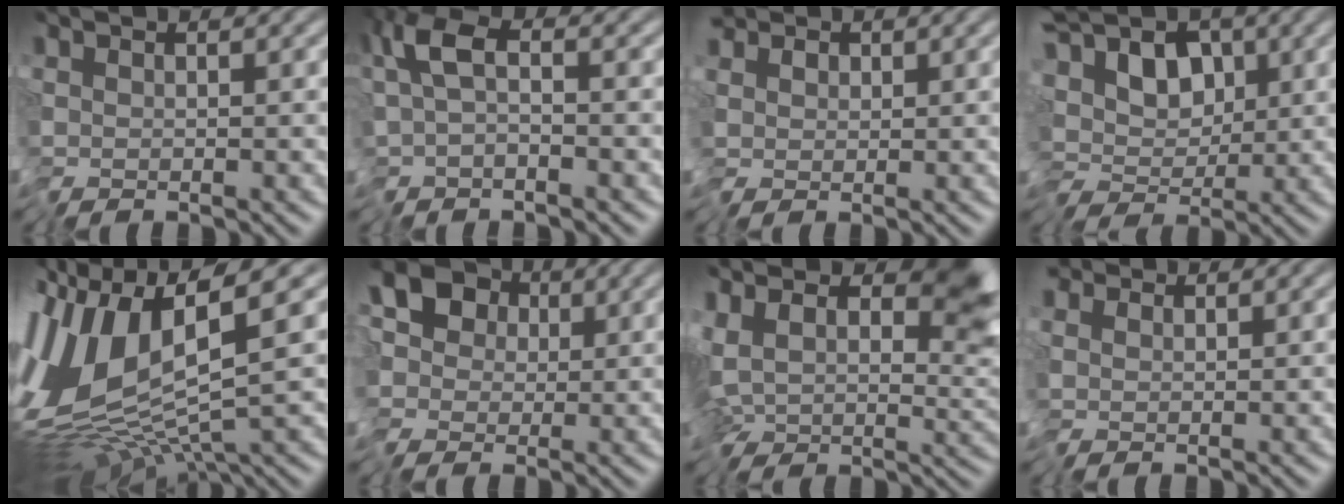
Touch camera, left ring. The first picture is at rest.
{"total": 3.4, "force": [-1.2, 1.6, 2.8], "torque": [-0.062, -0.004, -0.032]}
{"total": 2.3, "force": [0.2, 1.8, 1.4], "torque": [-0.040, 0.002, -0.001]}
{"total": 8.3, "force": [0.9, 5.5, 6.1], "torque": [-0.080, 0.012, 0.021]}
{"total": 11.3, "force": [0.0, 3.8, 10.6], "torque": [-0.228, -0.009, 0.013]}
{"total": 12.4, "force": [1.7, 10.4, 6.5], "torque": [-0.143, 0.025, -0.005]}
{"total": 9.3, "force": [3.3, 5.6, 6.7], "torque": [-0.141, -0.004, 0.060]}
{"total": 1.8, "force": [0.7, 1.3, 0.9], "torque": [-0.031, 0.005, 0.009]}